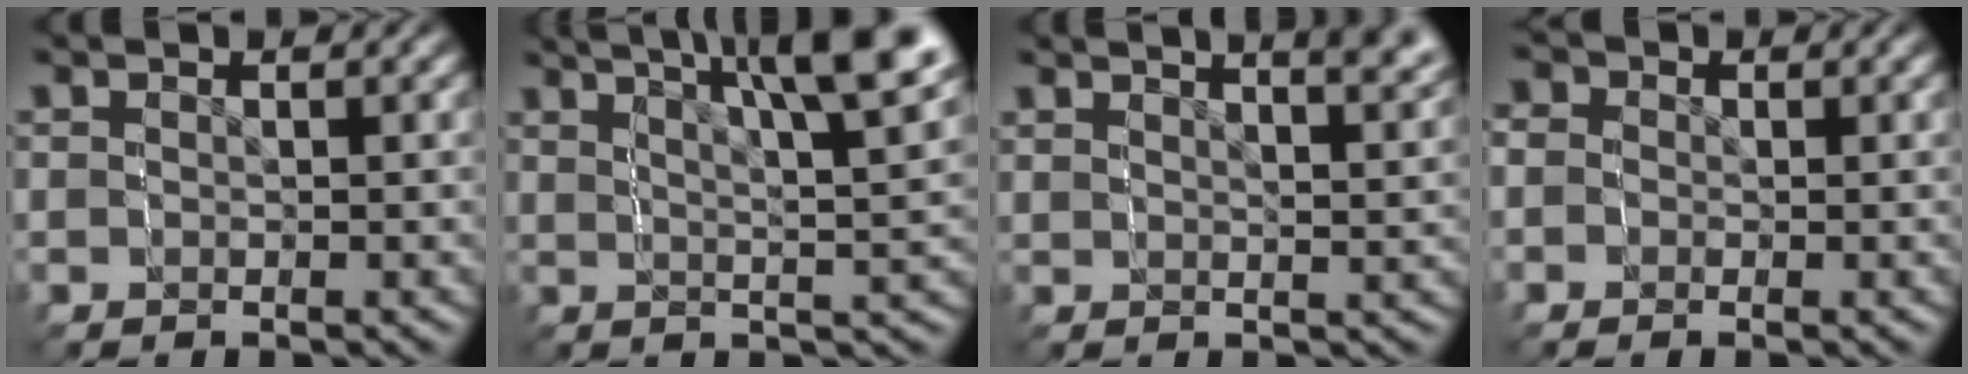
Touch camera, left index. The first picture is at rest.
{"total": 6.7, "force": [4.8, 0.2, 4.8], "torque": [-0.063, 0.034, 0.057]}
{"total": 2.9, "force": [2.8, -0.2, 0.7], "torque": [0.002, 0.019, 0.042]}
{"total": 3.5, "force": [0.1, 3.4, -0.3], "torque": [-0.007, -0.028, 0.006]}